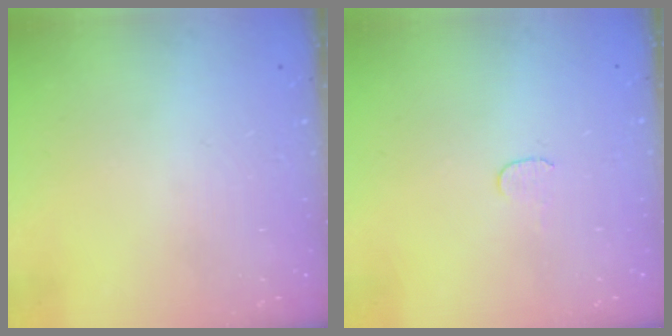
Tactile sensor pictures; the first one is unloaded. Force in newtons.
{"total": 3.9, "press": 3.9, "slide": 0.3}